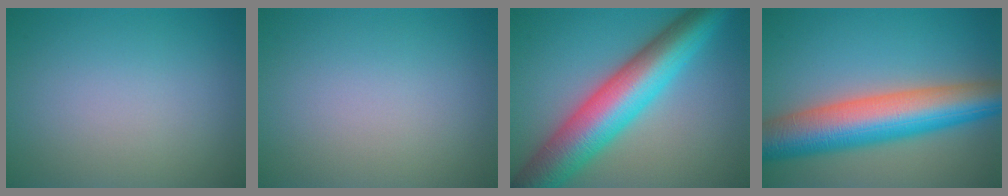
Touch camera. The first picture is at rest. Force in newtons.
{"total": 0.0}
{"total": 10.8, "press": 10.8, "slide": 0.0}
{"total": 10.8, "press": 10.8, "slide": 0.3}